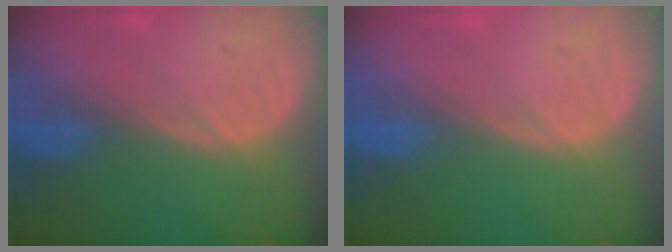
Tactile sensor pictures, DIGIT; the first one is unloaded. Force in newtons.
{"total": 0.0}